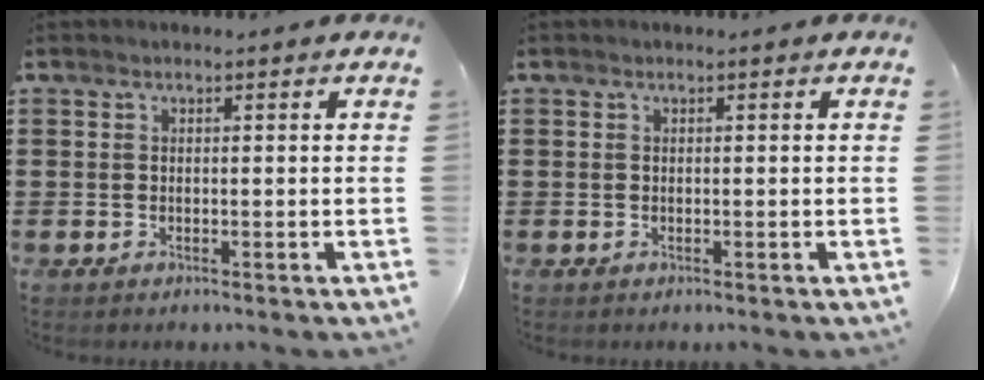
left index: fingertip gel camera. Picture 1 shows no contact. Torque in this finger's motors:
{"motor_torque": [0.01, 0.01, 0.00, -0.01]}